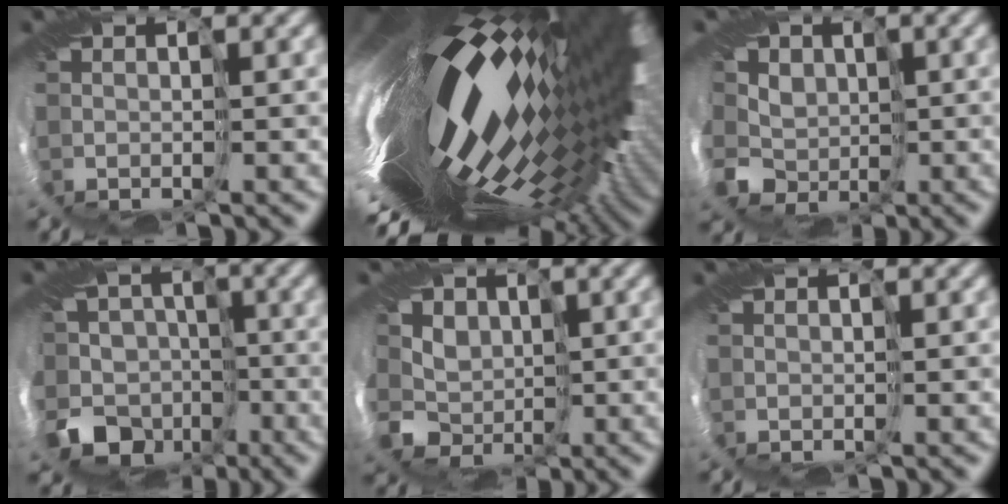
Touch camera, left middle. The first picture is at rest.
{"total": 19.7, "force": [0.7, 6.8, 18.5], "torque": [-0.276, -0.036, 0.009]}
{"total": 5.1, "force": [-0.2, 5.0, 1.1], "torque": [-0.029, 0.010, -0.039]}
{"total": 8.3, "force": [-4.0, 6.7, 3.0], "torque": [-0.048, 0.009, -0.091]}
{"total": 4.3, "force": [-0.2, 4.2, 0.8], "torque": [-0.011, 0.002, -0.030]}
{"total": 0.0}